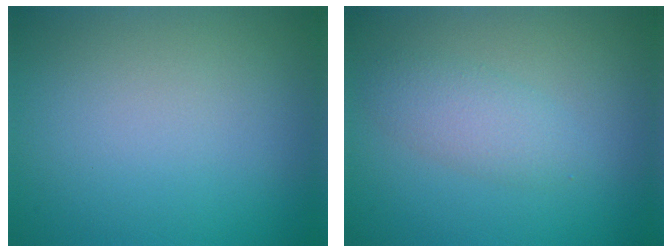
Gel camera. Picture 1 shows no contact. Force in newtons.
{"total": 2.4, "press": 2.4, "slide": 0.1}